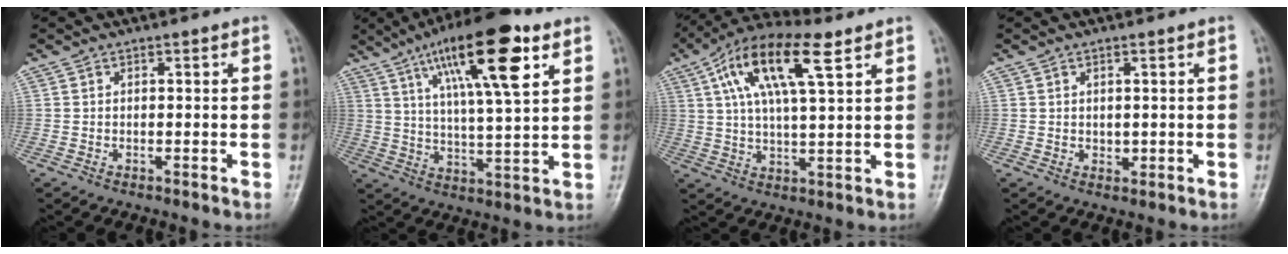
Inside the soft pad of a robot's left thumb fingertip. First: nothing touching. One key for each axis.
{"total": 18.3, "fx": 8.8, "fy": 4.5, "fz": 15.4, "tx": -0.240, "ty": -0.021, "tz": 0.146}
{"total": 15.3, "fx": 6.6, "fy": 5.1, "fz": 12.8, "tx": -0.229, "ty": 0.006, "tz": 0.113}
{"total": 1.4, "fx": 0.4, "fy": 1.0, "fz": 1.0, "tx": -0.010, "ty": -0.005, "tz": 0.010}